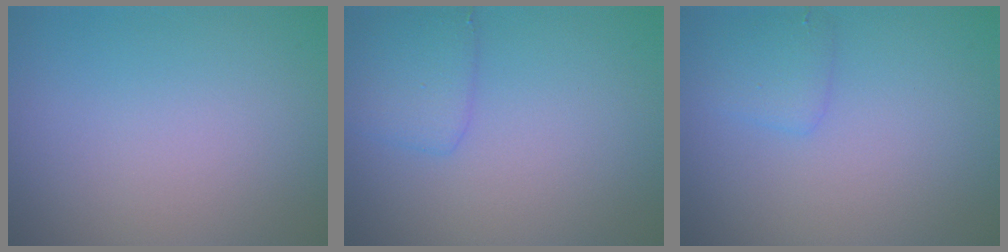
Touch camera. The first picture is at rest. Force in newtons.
{"total": 2.2, "press": 2.2, "slide": 0.1}
{"total": 1.7, "press": 1.7, "slide": 0.1}